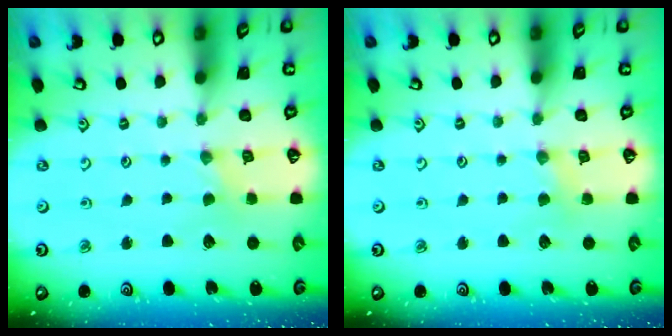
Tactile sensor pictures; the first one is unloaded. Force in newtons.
{"total": 2.9, "press": 2.9, "slide": 0.4}